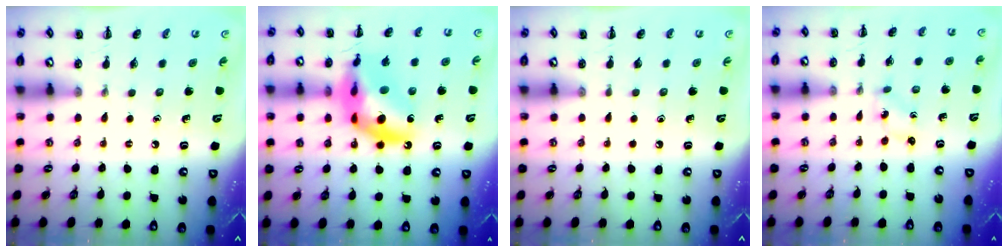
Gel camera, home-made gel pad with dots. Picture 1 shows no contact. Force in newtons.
{"total": 17.4, "press": 16.8, "slide": 4.3}
{"total": 0.0}
{"total": 0.0}